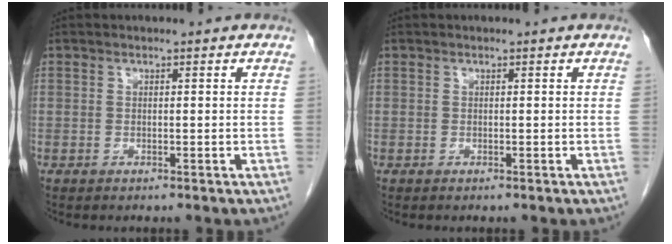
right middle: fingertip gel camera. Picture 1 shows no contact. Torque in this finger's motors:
{"motor_torque": [-0.10, -0.14, -0.02, -0.01]}